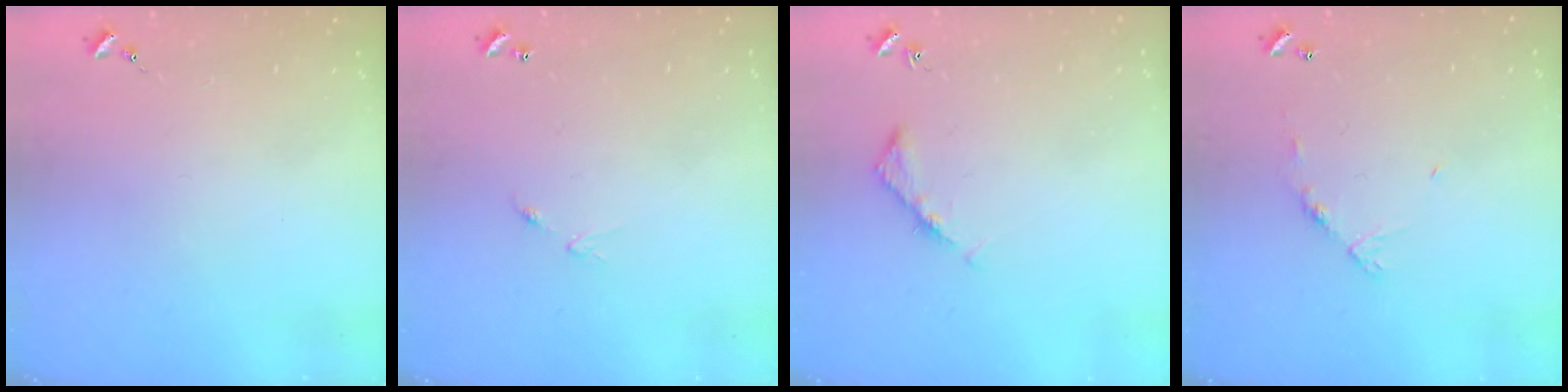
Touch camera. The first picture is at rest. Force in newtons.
{"total": 5.0, "press": 5.0, "slide": 0.5}
{"total": 5.0, "press": 4.9, "slide": 0.8}
{"total": 6.2, "press": 6.2, "slide": 0.4}